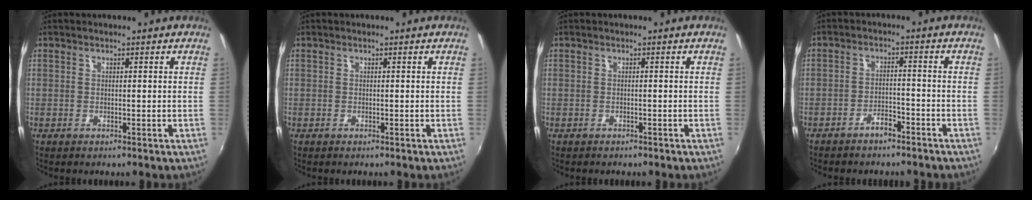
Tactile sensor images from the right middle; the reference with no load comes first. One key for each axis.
{"total": 0.0}
{"total": 1.0, "fx": -0.8, "fy": 0.5, "fz": 0.1, "tx": -0.009, "ty": -0.001, "tz": -0.011}
{"total": 3.5, "fx": -3.0, "fy": 1.2, "fz": 1.4, "tx": -0.040, "ty": 0.010, "tz": -0.044}